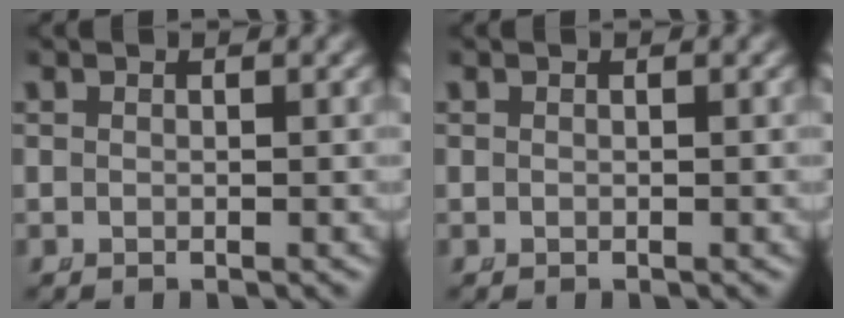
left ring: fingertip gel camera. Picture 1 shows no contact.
{"total": 0.0}